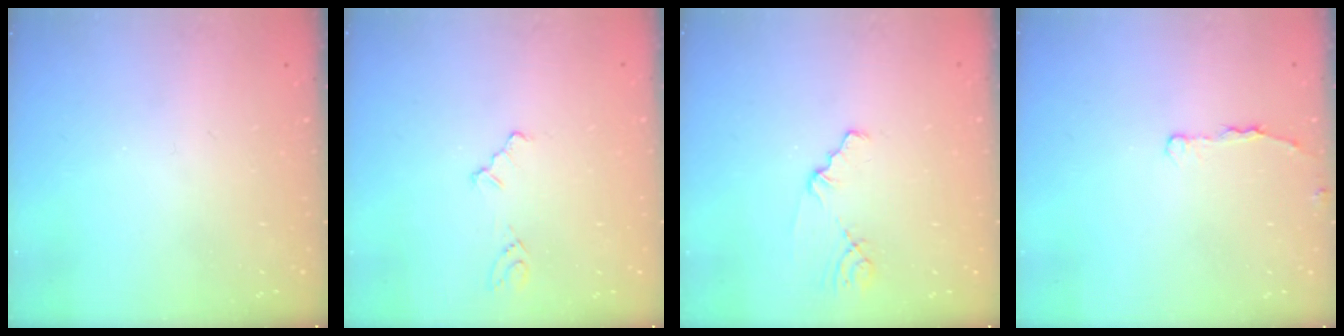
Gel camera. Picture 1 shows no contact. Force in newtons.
{"total": 2.4, "press": 2.3, "slide": 0.4}
{"total": 1.1, "press": 1.1, "slide": 0.2}
{"total": 2.8, "press": 2.7, "slide": 0.5}